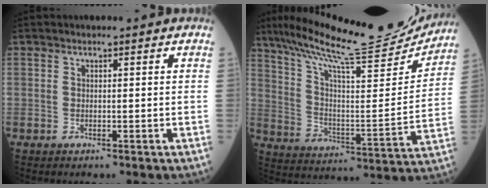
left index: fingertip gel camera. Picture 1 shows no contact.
{"total": 23.8, "force": [21.4, 2.0, 10.3], "torque": [-0.182, -0.036, 0.313]}